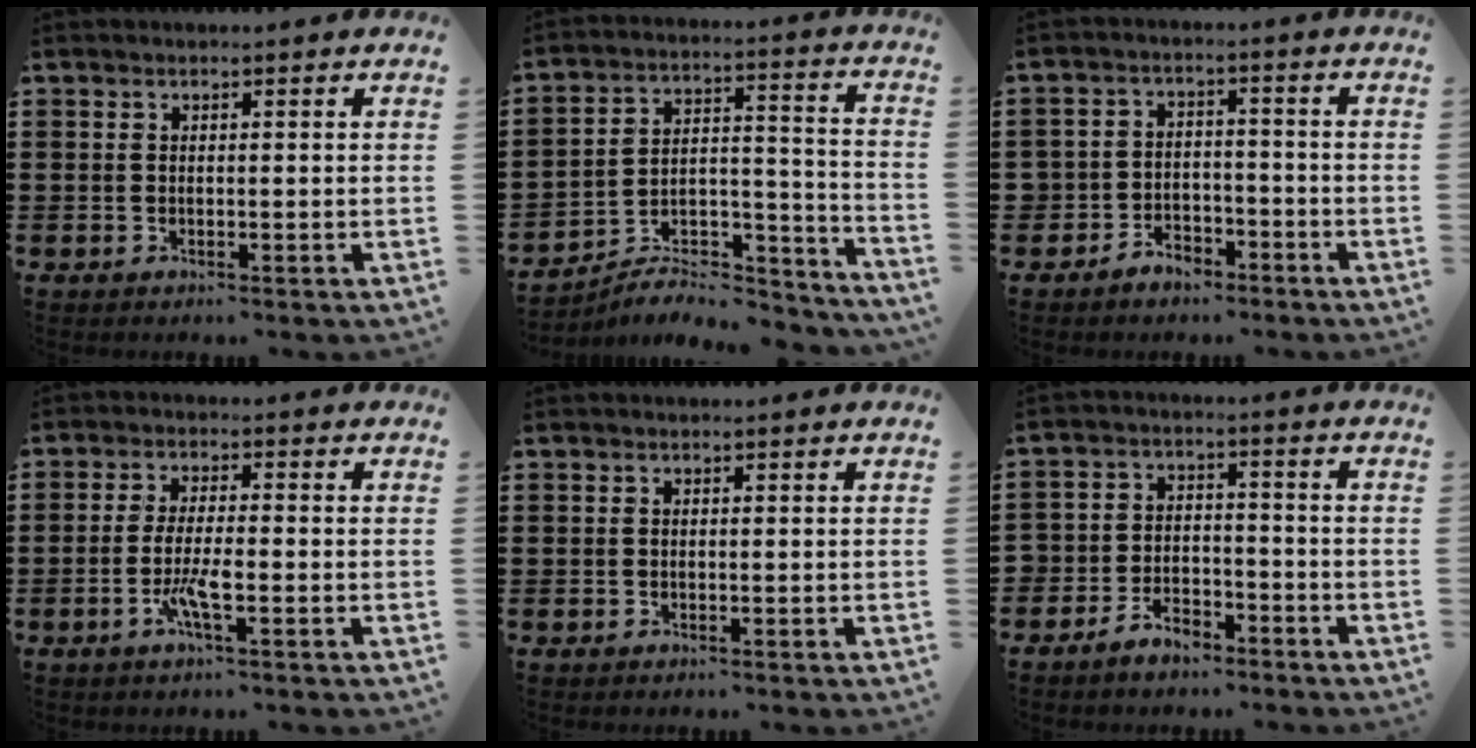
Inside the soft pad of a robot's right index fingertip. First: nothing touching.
{"total": 5.2, "force": [-4.7, 1.7, 1.3], "torque": [-0.020, 0.002, -0.093]}
{"total": 3.6, "force": [-3.0, 1.9, 0.1], "torque": [-0.013, 0.008, -0.062]}
{"total": 4.6, "force": [-1.8, 0.6, 4.1], "torque": [-0.090, -0.008, -0.038]}
{"total": 0.0}
{"total": 4.6, "force": [-4.1, 1.8, 0.8], "torque": [-0.016, 0.016, -0.082]}